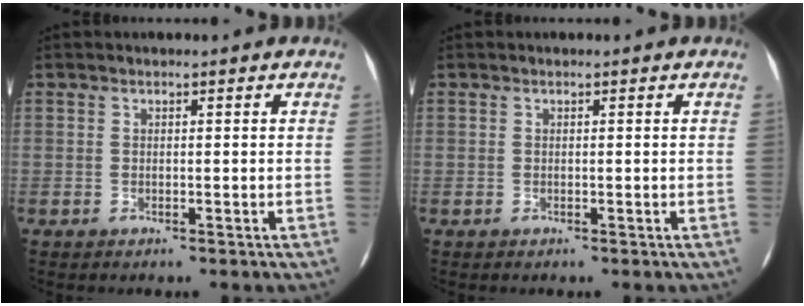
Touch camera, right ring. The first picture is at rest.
{"total": 0.0}